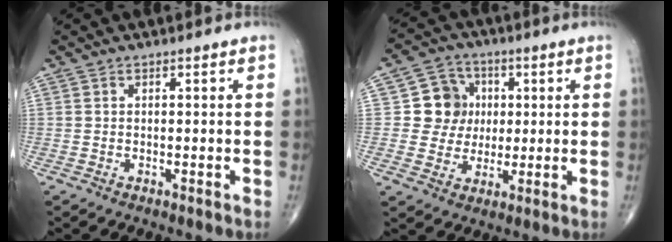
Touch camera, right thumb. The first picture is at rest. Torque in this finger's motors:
{"motor_torque": [-0.39, 0.46, 0.23, -0.08, 0.03]}